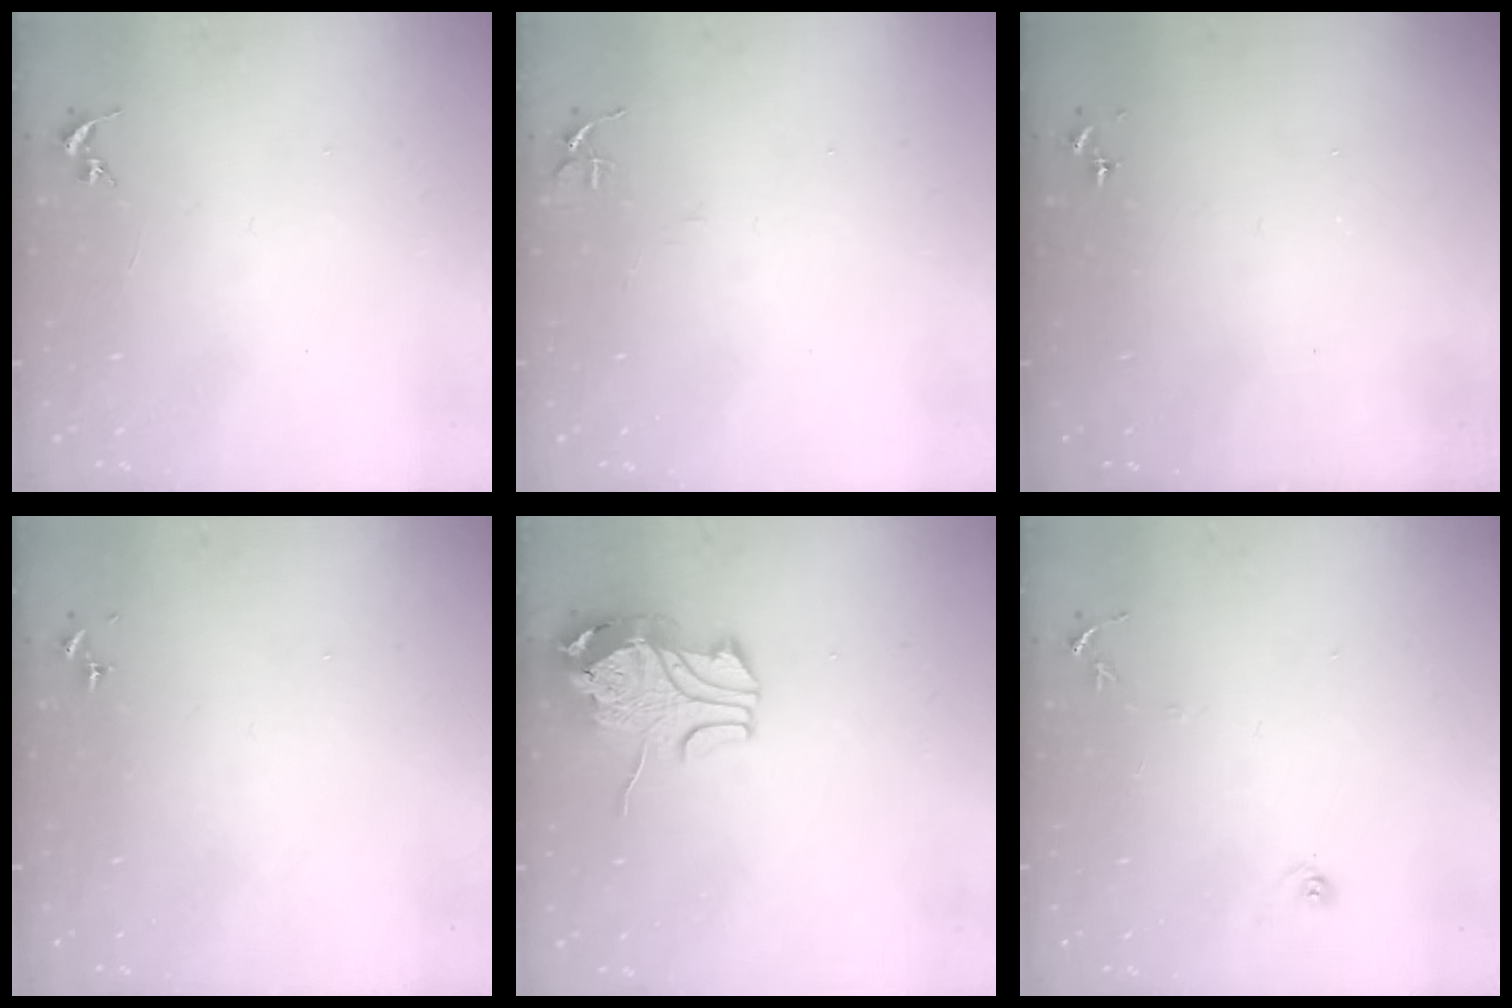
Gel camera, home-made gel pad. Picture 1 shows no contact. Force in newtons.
{"total": 5.6, "press": 5.6, "slide": 0.5}
{"total": 0.0}
{"total": 0.0}
{"total": 11.3, "press": 11.2, "slide": 1.8}
{"total": 6.0, "press": 5.9, "slide": 0.6}